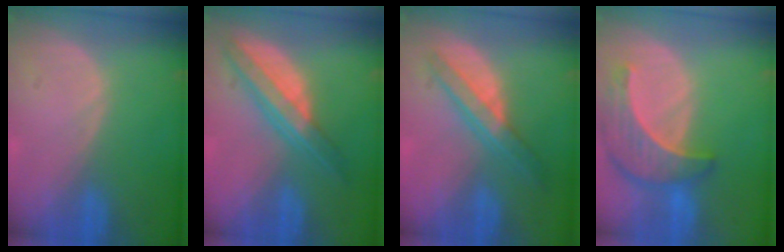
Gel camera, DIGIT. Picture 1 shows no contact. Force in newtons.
{"total": 7.5, "press": 6.3, "slide": 4.0}
{"total": 6.8, "press": 5.8, "slide": 3.5}
{"total": 8.6, "press": 7.9, "slide": 3.3}